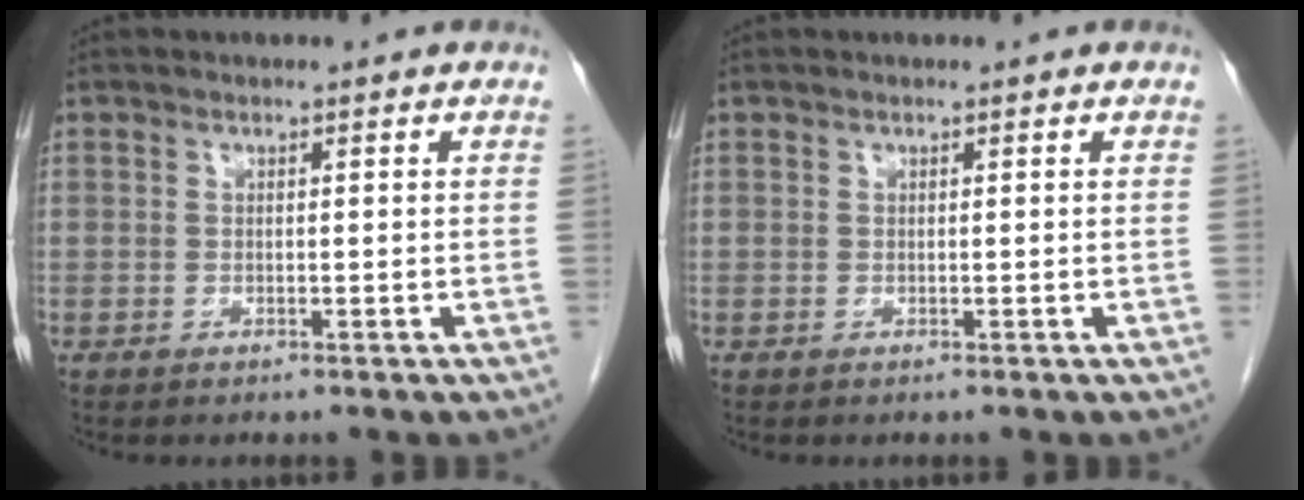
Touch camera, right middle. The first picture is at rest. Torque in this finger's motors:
{"motor_torque": [0.03, -0.05, -0.01, -0.01]}